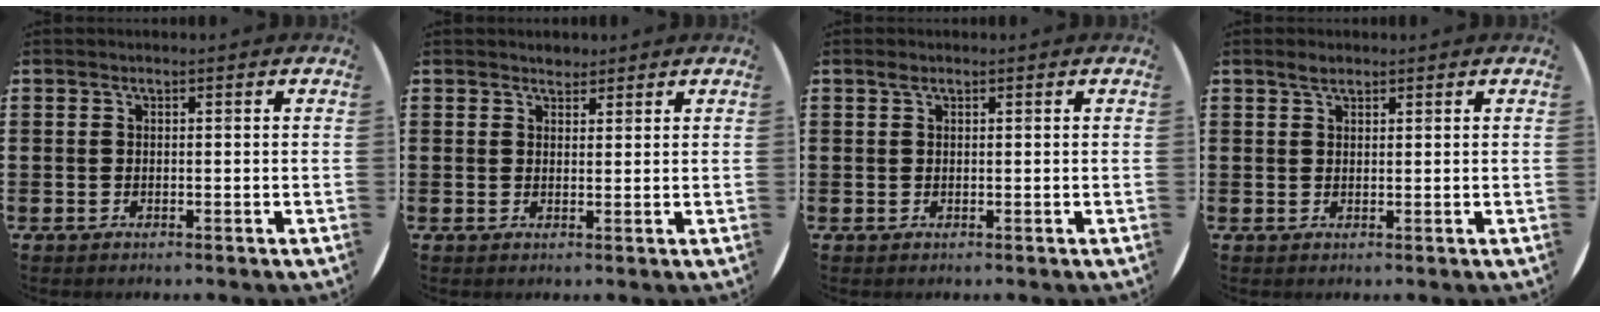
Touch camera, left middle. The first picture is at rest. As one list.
[{"total": 1.6, "force": [1.5, 0.5, 0.0], "torque": [-0.002, 0.003, 0.030]}, {"total": 0.6, "force": [0.4, 0.4, 0.3], "torque": [0.001, -0.001, 0.007]}, {"total": 1.6, "force": [1.3, 0.6, 0.7], "torque": [-0.007, 0.002, 0.022]}]